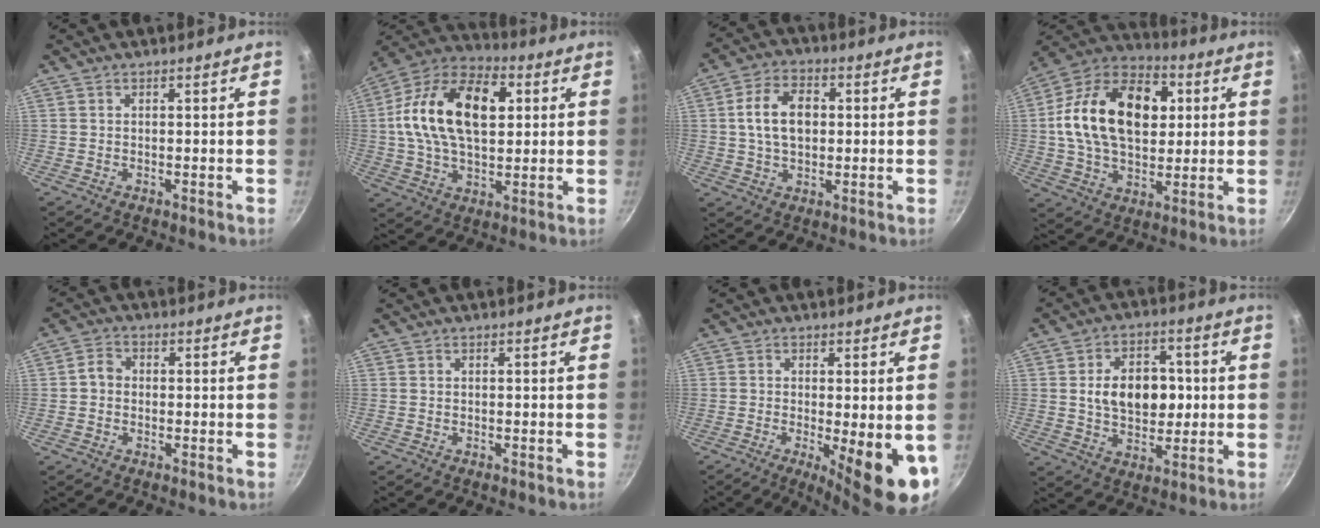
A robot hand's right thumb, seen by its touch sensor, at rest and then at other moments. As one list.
[{"total": 20.8, "force": [3.7, 12.5, 16.2], "torque": [-0.269, 0.020, 0.046]}, {"total": 10.0, "force": [1.1, 6.7, 7.3], "torque": [-0.114, 0.016, 0.013]}, {"total": 23.2, "force": [3.7, 15.3, 16.9], "torque": [-0.260, 0.020, 0.049]}, {"total": 3.1, "force": [-0.3, 2.6, 1.6], "torque": [-0.020, 0.013, -0.014]}, {"total": 0.0}, {"total": 11.8, "force": [-2.9, 3.1, 11.0], "torque": [-0.133, -0.013, -0.030]}, {"total": 12.9, "force": [1.0, 9.0, 9.2], "torque": [-0.102, 0.006, 0.016]}]